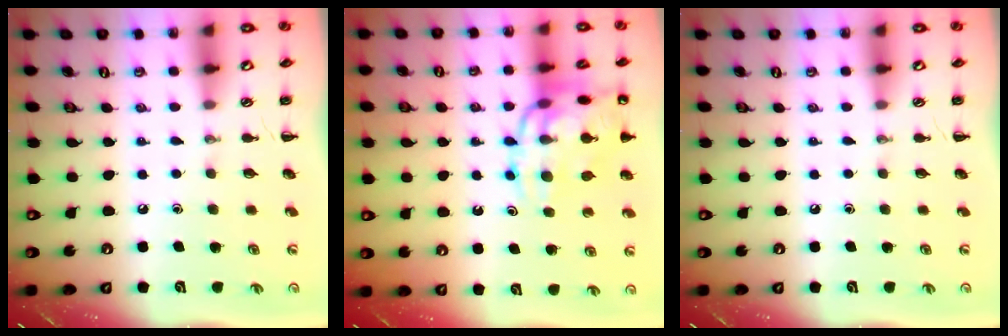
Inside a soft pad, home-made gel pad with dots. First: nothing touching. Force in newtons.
{"total": 17.4, "press": 17.2, "slide": 2.9}
{"total": 0.0}